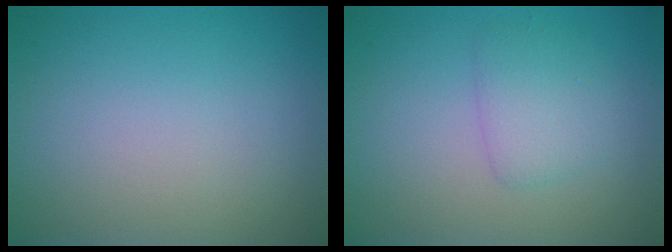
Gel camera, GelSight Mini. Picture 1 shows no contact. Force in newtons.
{"total": 2.3, "press": 2.3, "slide": 0.1}